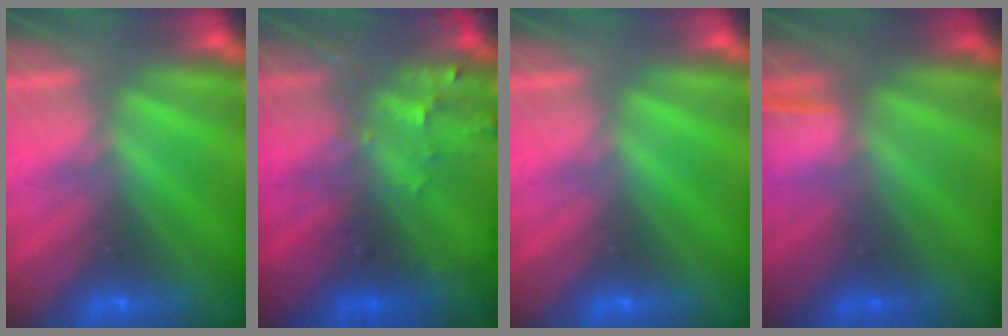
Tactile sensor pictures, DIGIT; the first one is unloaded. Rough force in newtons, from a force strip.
{"total": 7.7}
{"total": 0.0}
{"total": 1.3}